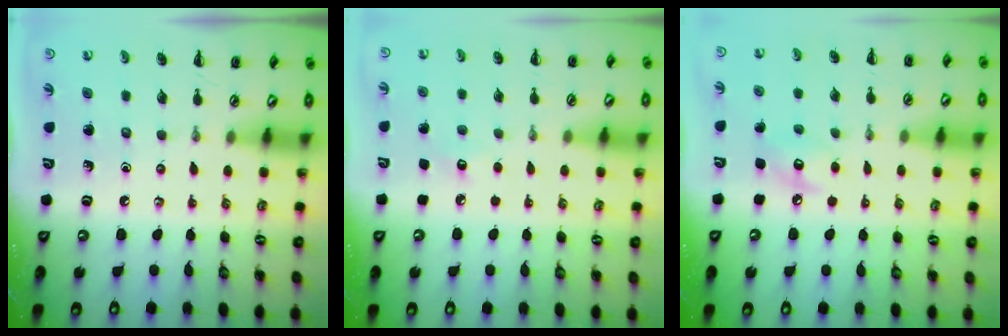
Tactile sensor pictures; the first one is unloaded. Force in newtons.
{"total": 5.2, "press": 5.0, "slide": 1.3}
{"total": 7.8, "press": 7.7, "slide": 1.2}